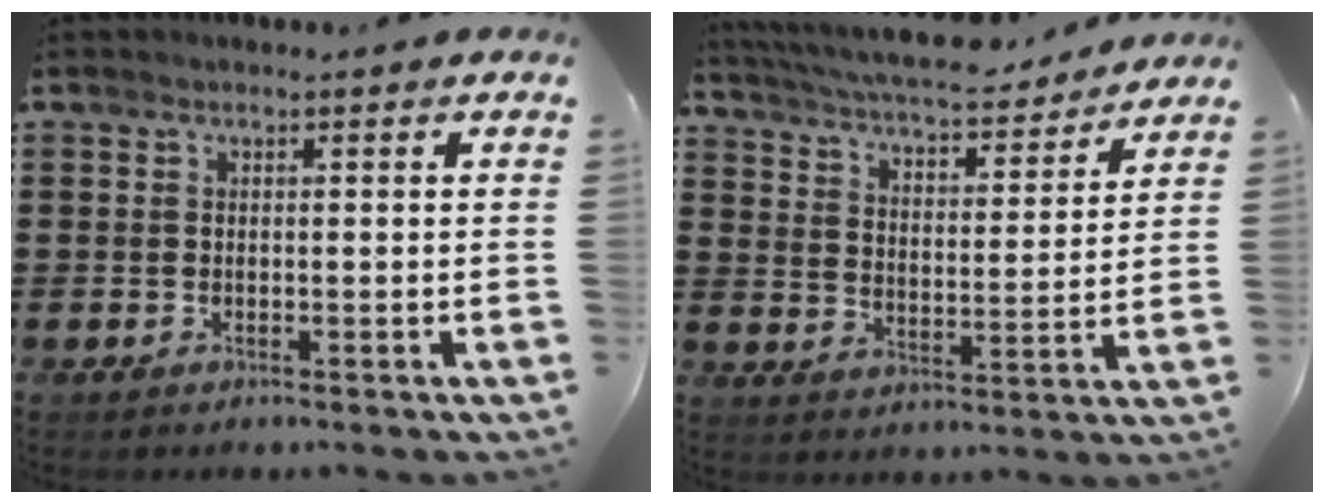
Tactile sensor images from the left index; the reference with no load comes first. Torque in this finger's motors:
{"motor_torque": [2.14, 0.00, 1.05, 0.21]}